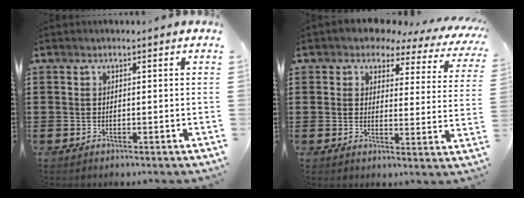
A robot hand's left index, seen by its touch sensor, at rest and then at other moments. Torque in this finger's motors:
{"motor_torque": [2.14, 0.00, 1.06, 0.05]}